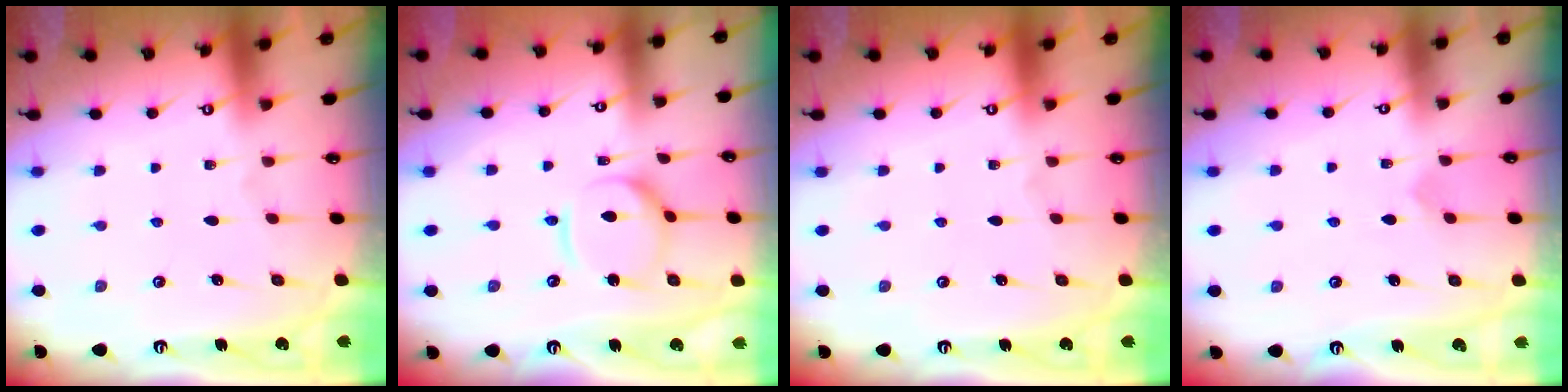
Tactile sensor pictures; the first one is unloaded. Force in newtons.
{"total": 9.5, "press": 9.5, "slide": 0.9}
{"total": 0.0}
{"total": 2.8, "press": 2.8, "slide": 0.3}